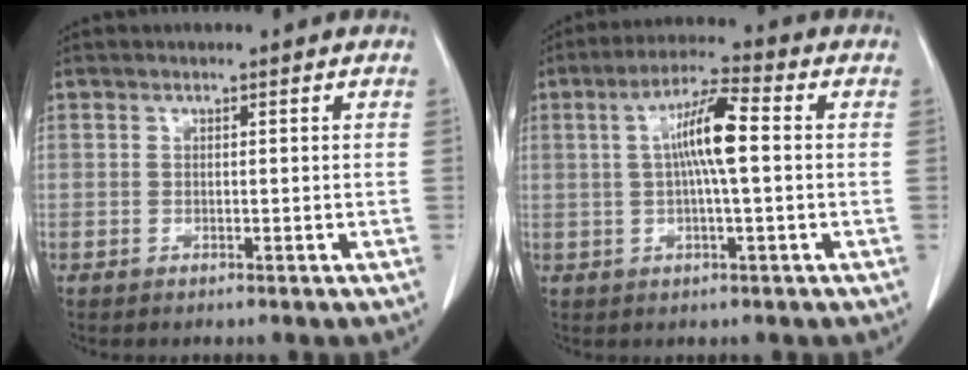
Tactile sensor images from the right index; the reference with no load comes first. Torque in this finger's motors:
{"motor_torque": [1.25, 0.02, 0.56, 0.11]}